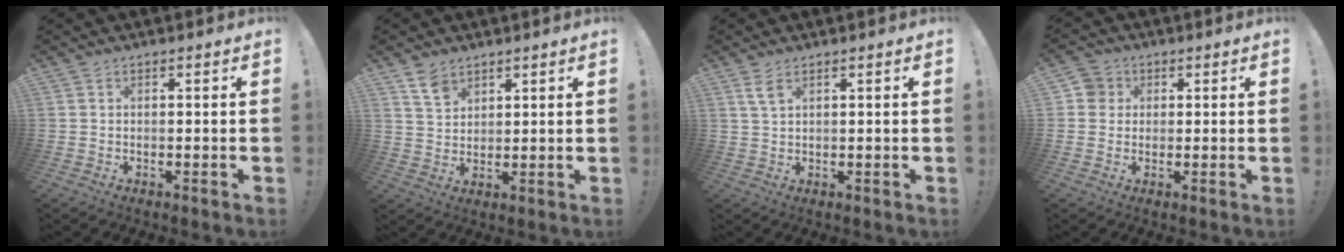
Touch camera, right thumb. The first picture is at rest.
{"total": 6.4, "force": [4.7, 3.5, 2.7], "torque": [-0.045, -0.023, 0.089]}
{"total": 3.7, "force": [2.1, 1.3, 2.7], "torque": [-0.050, -0.005, 0.037]}
{"total": 4.2, "force": [0.9, 4.0, 0.9], "torque": [-0.013, 0.006, 0.018]}